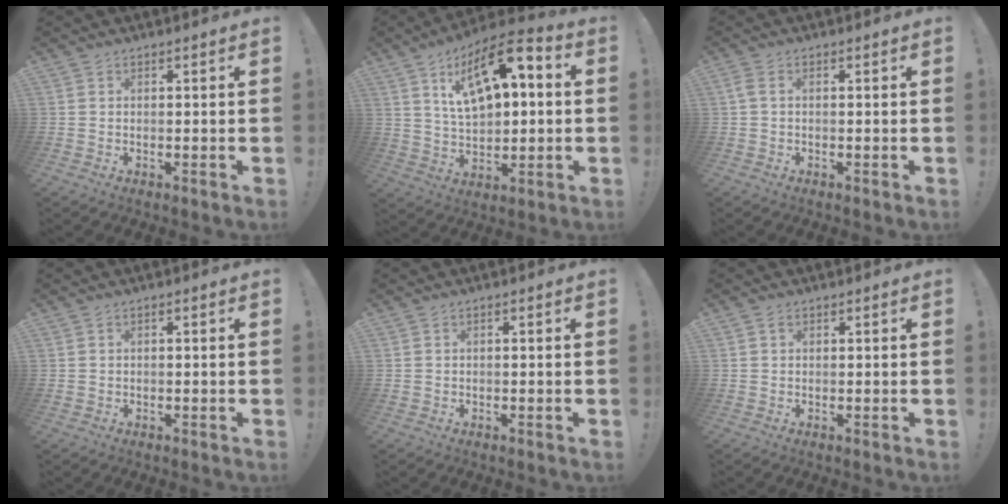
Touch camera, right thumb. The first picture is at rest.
{"total": 15.9, "force": [6.9, 7.9, 12.0], "torque": [-0.184, -0.035, 0.118]}
{"total": 2.1, "force": [0.1, 0.7, 2.0], "torque": [-0.040, 0.005, 0.003]}
{"total": 0.7, "force": [-0.5, 0.5, 0.2], "torque": [-0.004, 0.002, -0.008]}
{"total": 0.6, "force": [-0.4, 0.3, 0.2], "torque": [-0.006, 0.002, -0.007]}
{"total": 0.6, "force": [0.2, 0.6, 0.1], "torque": [-0.005, 0.003, 0.005]}